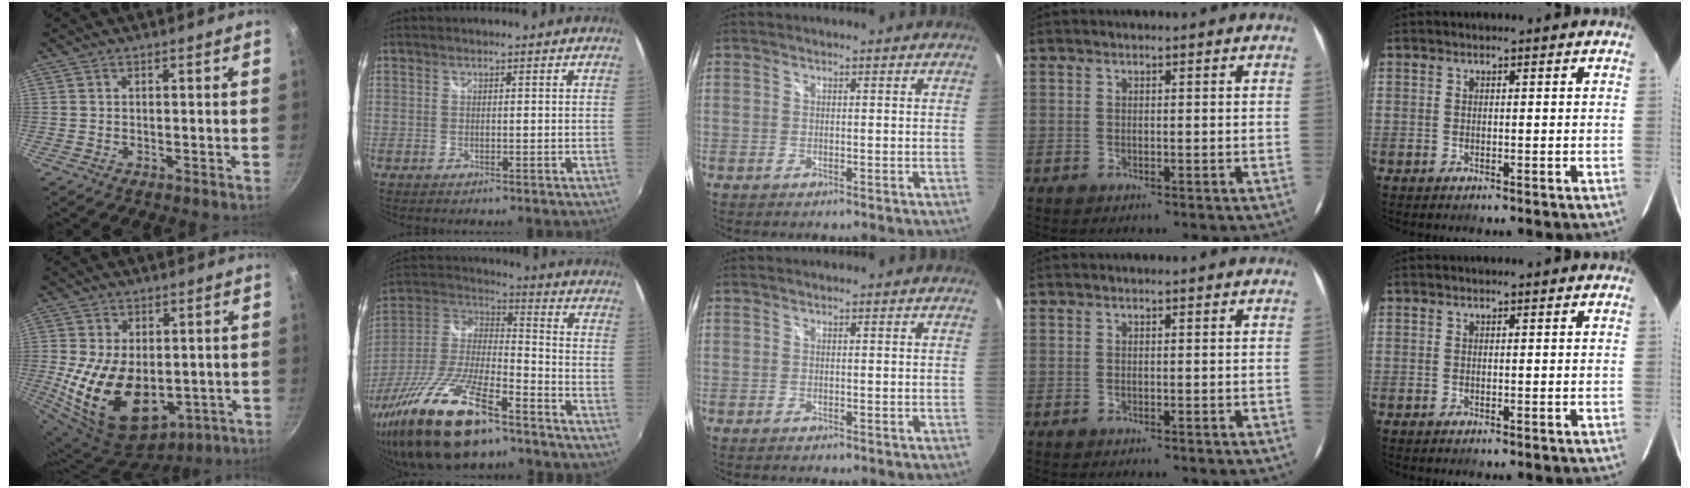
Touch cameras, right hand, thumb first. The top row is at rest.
{"thumb": {"total": 19.0, "force": [-2.7, 12.6, 14.1], "torque": [-0.242, -0.012, -0.020]}, "index": {"total": 26.1, "force": [-16.4, 8.7, 18.3], "torque": [-0.371, -0.045, -0.288]}}